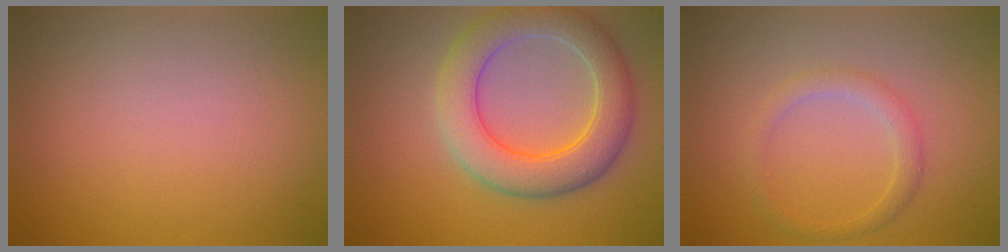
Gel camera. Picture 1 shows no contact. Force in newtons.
{"total": 6.5, "press": 6.5, "slide": 0.6}
{"total": 1.7, "press": 1.7, "slide": 0.0}